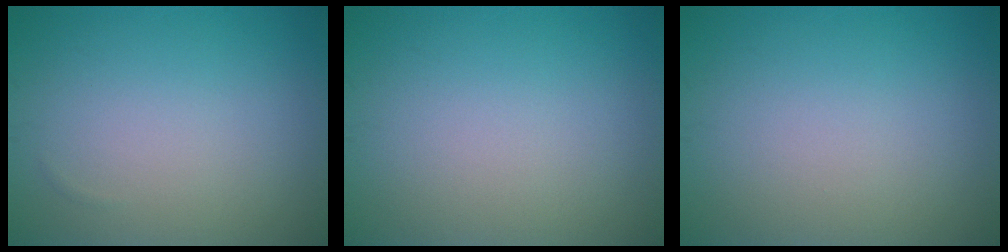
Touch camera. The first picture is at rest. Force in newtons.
{"total": 0.0}
{"total": 0.0}